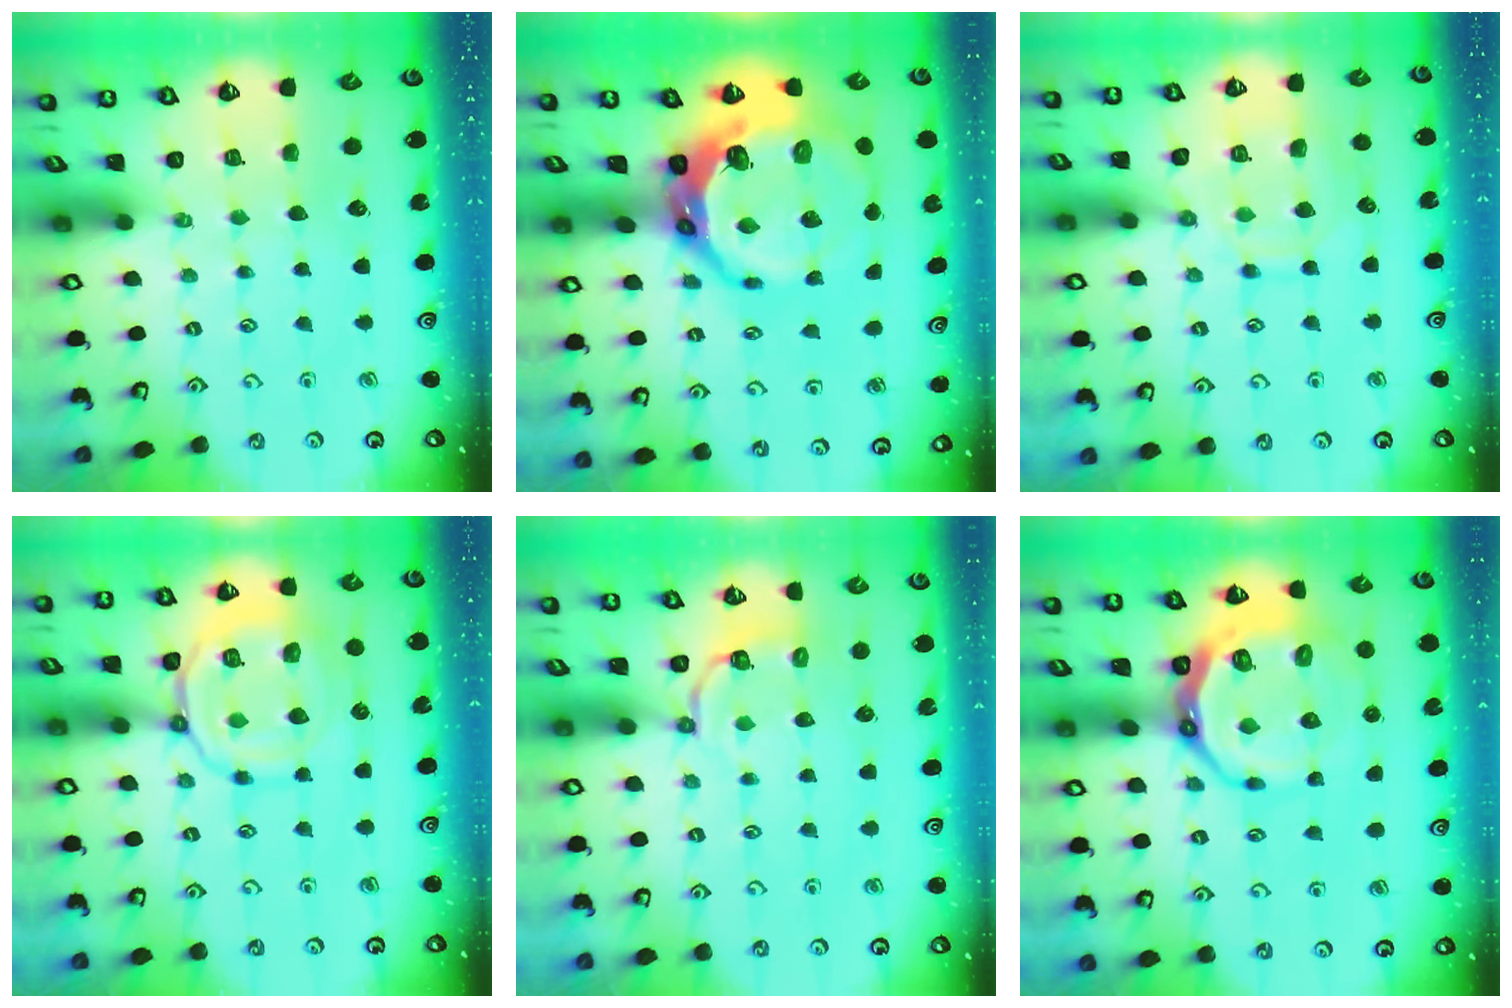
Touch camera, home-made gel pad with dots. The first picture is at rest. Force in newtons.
{"total": 16.9, "press": 16.1, "slide": 5.3}
{"total": 12.1, "press": 12.0, "slide": 1.0}
{"total": 14.0, "press": 14.0, "slide": 1.3}
{"total": 4.1, "press": 3.6, "slide": 1.9}
{"total": 15.2, "press": 14.7, "slide": 3.8}